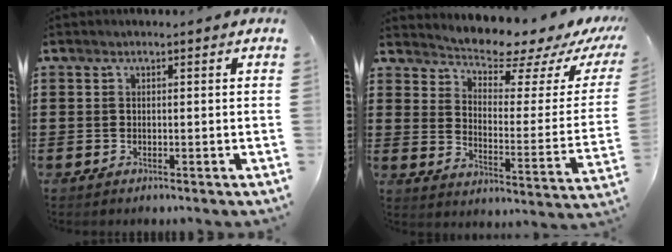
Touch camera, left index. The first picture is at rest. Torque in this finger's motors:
{"motor_torque": [1.38, -0.76, 0.17, 0.05]}